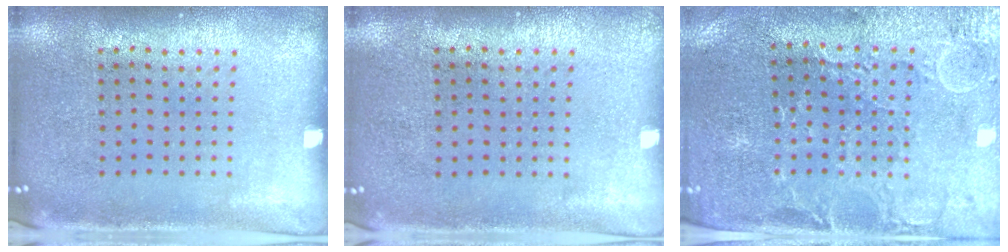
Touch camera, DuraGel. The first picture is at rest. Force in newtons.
{"total": 0.0}
{"total": 0.8, "press": 0.7, "slide": 0.4}